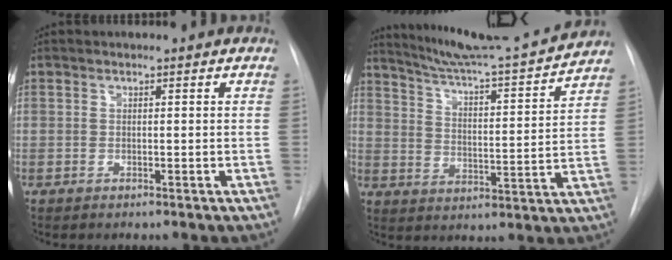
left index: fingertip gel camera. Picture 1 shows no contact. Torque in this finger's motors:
{"motor_torque": [0.16, -0.32, 0.38, 0.08]}